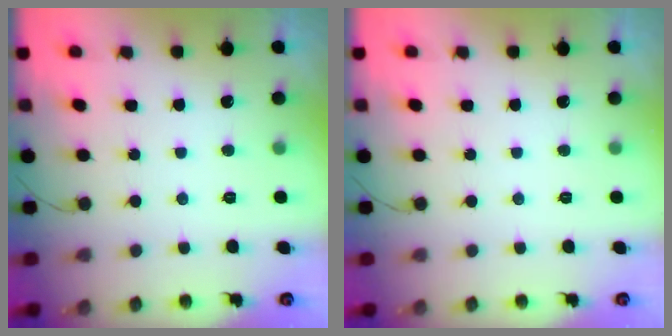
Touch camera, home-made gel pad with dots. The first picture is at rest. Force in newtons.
{"total": 0.0}